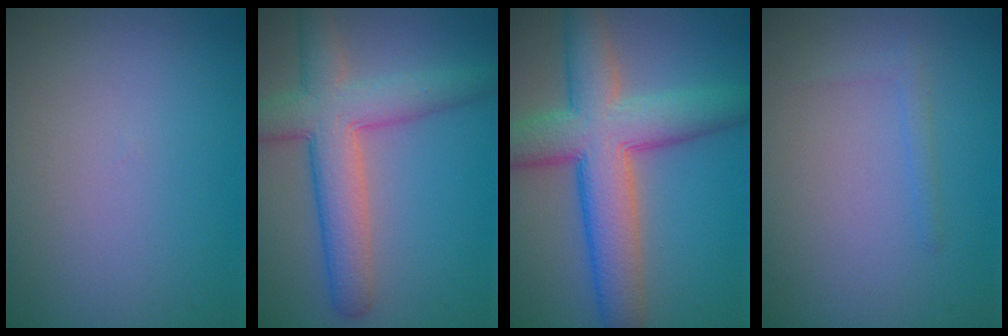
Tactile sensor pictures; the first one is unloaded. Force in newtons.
{"total": 6.6, "press": 6.6, "slide": 0.3}
{"total": 9.2, "press": 9.2, "slide": 0.3}
{"total": 0.8, "press": 0.8, "slide": 0.1}